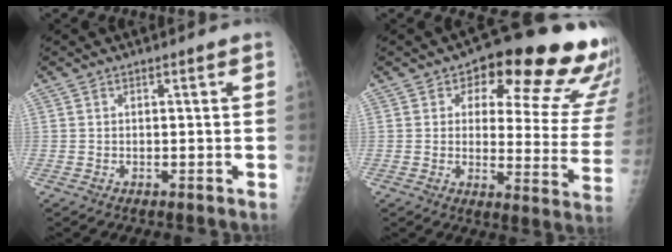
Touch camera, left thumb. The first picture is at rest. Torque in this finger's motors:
{"motor_torque": [0.47, 0.59, -0.02, -0.37, 0.15]}